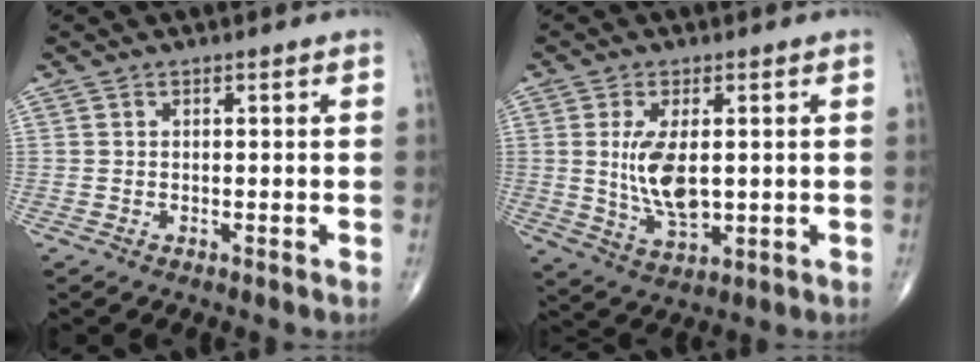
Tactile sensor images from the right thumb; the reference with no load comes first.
{"total": 9.4, "force": [0.8, 4.5, 8.2], "torque": [-0.155, -0.018, 0.026]}